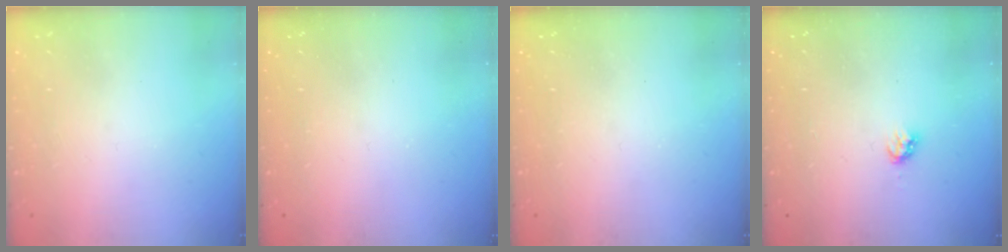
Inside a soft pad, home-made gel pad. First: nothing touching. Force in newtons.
{"total": 0.0}
{"total": 0.0}
{"total": 2.8, "press": 2.8, "slide": 0.2}